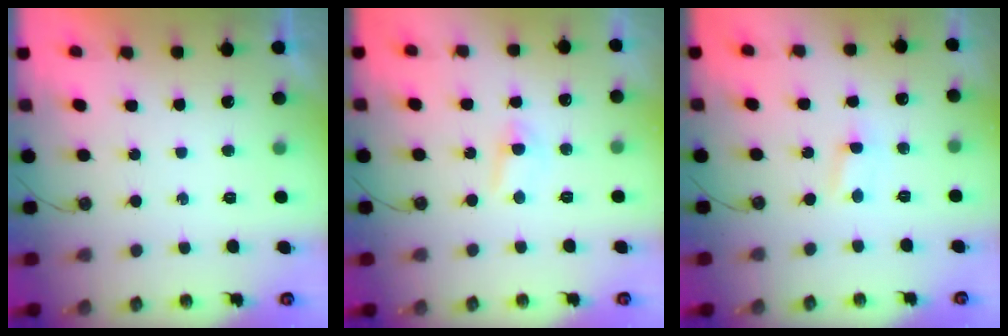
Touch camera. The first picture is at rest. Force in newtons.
{"total": 4.6, "press": 4.5, "slide": 0.5}
{"total": 1.0, "press": 1.0, "slide": 0.1}